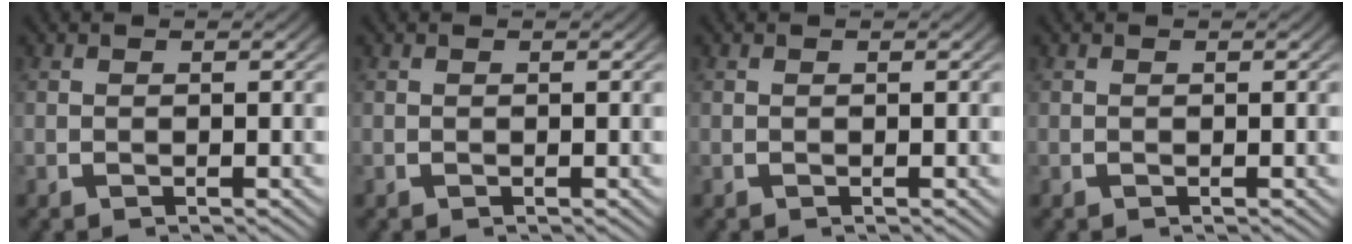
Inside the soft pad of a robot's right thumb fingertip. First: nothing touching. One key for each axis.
{"total": 0.0}
{"total": 0.0}
{"total": 0.0}